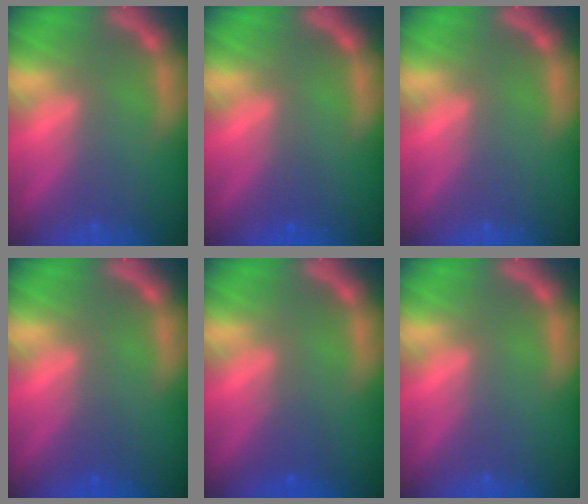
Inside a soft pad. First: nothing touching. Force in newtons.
{"total": 1.0}
{"total": 0.0}
{"total": 1.0}
{"total": 1.5}
{"total": 0.0}